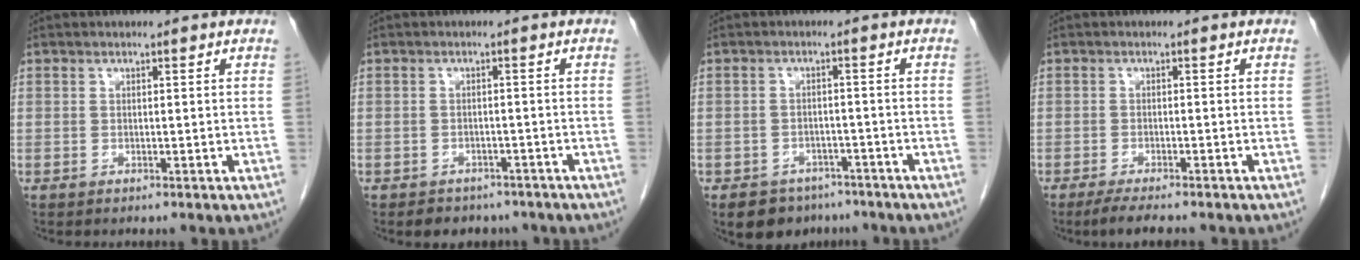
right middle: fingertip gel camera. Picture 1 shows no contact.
{"total": 5.3, "force": [-4.3, 2.8, 1.2], "torque": [-0.016, 0.007, -0.048]}
{"total": 5.9, "force": [-4.4, 3.8, 1.0], "torque": [-0.011, 0.007, -0.062]}
{"total": 5.3, "force": [-4.3, 0.7, 3.0], "torque": [-0.048, -0.012, -0.065]}